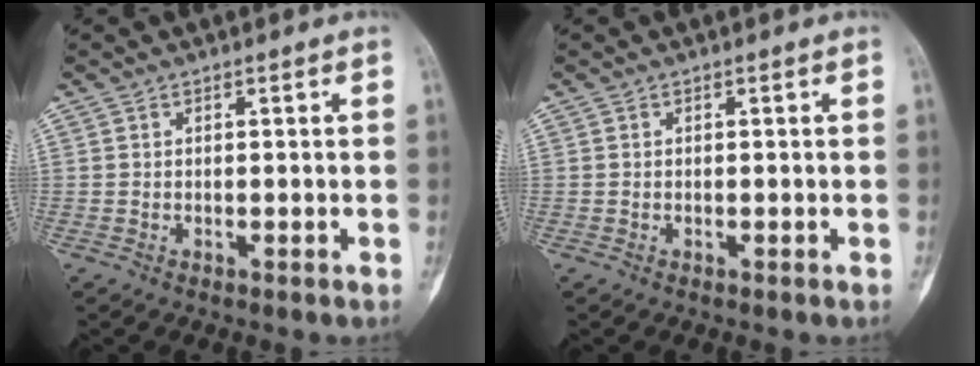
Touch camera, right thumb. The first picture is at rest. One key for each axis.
{"total": 0.0}